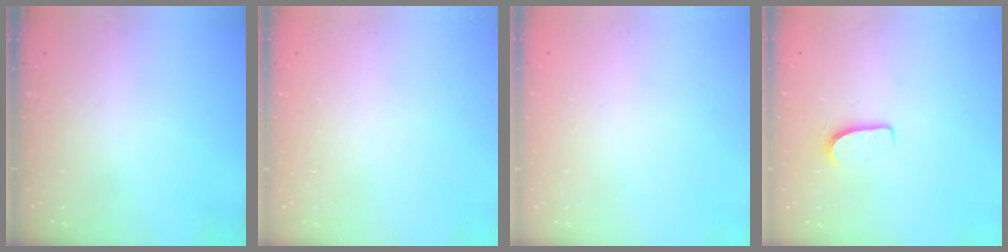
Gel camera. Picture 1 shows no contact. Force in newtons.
{"total": 0.0}
{"total": 0.0}
{"total": 5.8, "press": 5.8, "slide": 0.5}